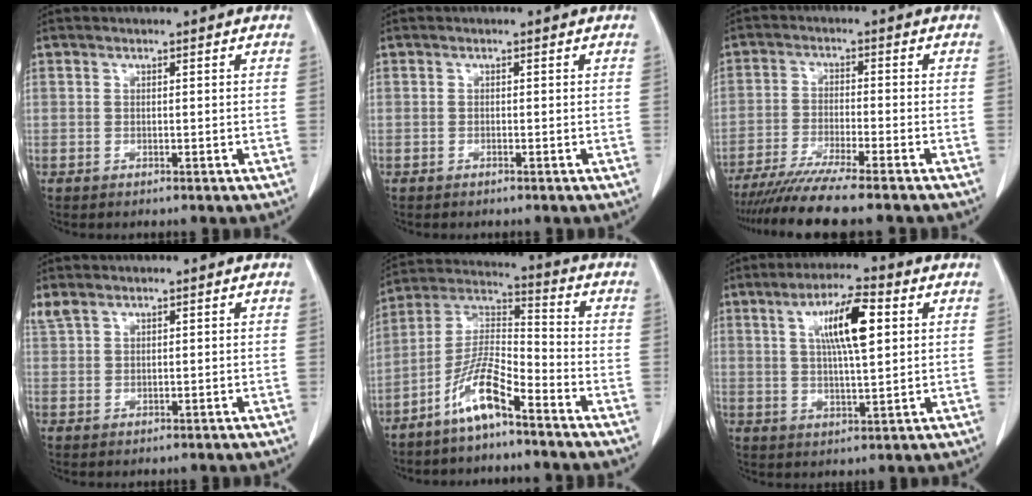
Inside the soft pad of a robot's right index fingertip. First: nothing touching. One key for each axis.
{"total": 0.0}
{"total": 10.5, "fx": -8.9, "fy": -0.8, "fz": 5.6, "tx": -0.079, "ty": -0.030, "tz": -0.144}
{"total": 2.3, "fx": 1.8, "fy": 0.8, "fz": 1.0, "tx": -0.034, "ty": 0.020, "tz": 0.048}
{"total": 9.7, "fx": -6.4, "fy": 1.5, "fz": 7.2, "tx": -0.154, "ty": 0.001, "tz": -0.128}
{"total": 9.4, "fx": 3.0, "fy": 1.6, "fz": 8.8, "tx": -0.155, "ty": 0.010, "tz": 0.053}